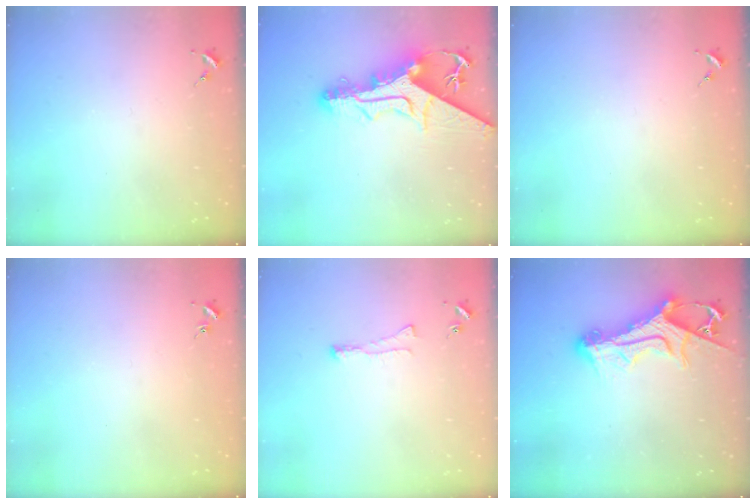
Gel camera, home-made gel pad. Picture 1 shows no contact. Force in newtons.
{"total": 17.8, "press": 17.7, "slide": 1.8}
{"total": 0.0}
{"total": 0.9, "press": 0.9, "slide": 0.2}
{"total": 4.1, "press": 4.1, "slide": 0.8}
{"total": 12.9, "press": 12.8, "slide": 1.2}